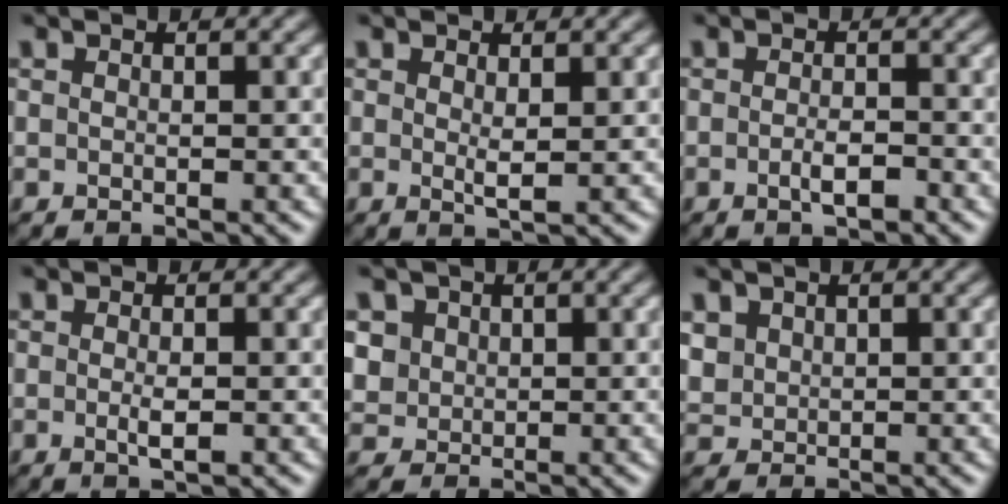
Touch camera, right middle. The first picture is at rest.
{"total": 1.3, "force": [0.4, 0.2, 1.3], "torque": [-0.023, -0.005, 0.007]}
{"total": 1.9, "force": [-0.8, 0.6, 1.6], "torque": [-0.030, -0.003, -0.016]}
{"total": 1.5, "force": [-0.2, 0.3, 1.5], "torque": [-0.028, -0.006, -0.004]}
{"total": 3.3, "force": [1.3, 2.9, 1.1], "torque": [-0.040, 0.006, 0.037]}
{"total": 1.8, "force": [0.9, 1.5, 0.5], "torque": [-0.017, -0.002, 0.022]}